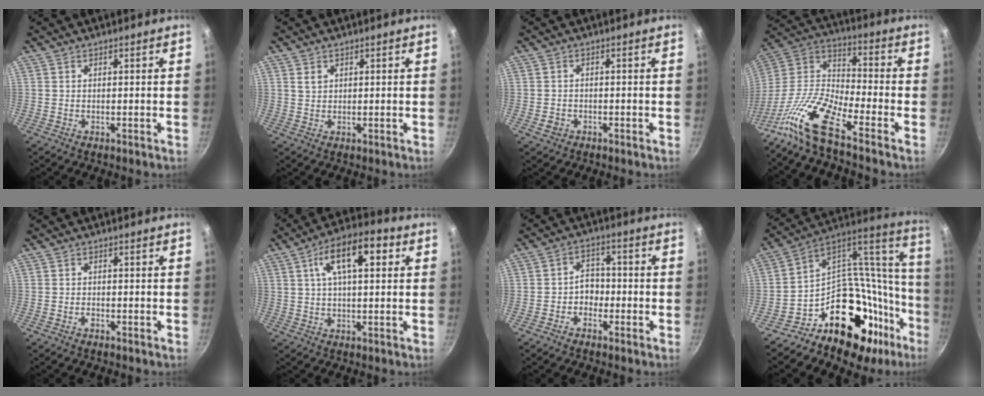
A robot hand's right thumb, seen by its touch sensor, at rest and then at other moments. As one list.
[{"total": 1.5, "force": [0.8, 1.0, 0.8], "torque": [-0.012, -0.004, 0.017]}, {"total": 1.9, "force": [-0.9, 1.4, 0.9], "torque": [-0.016, 0.009, -0.011]}, {"total": 13.7, "force": [-9.7, 3.1, 9.2], "torque": [-0.183, 0.077, -0.215]}, {"total": 0.7, "force": [-0.6, 0.2, 0.4], "torque": [-0.012, 0.006, -0.011]}, {"total": 12.4, "force": [3.8, 5.5, 10.4], "torque": [-0.158, 0.021, 0.053]}, {"total": 4.8, "force": [-1.8, 3.6, 2.5], "torque": [-0.010, 0.026, -0.032]}, {"total": 31.5, "force": [-13.7, 22.1, 17.7], "torque": [-0.177, 0.117, -0.201]}]